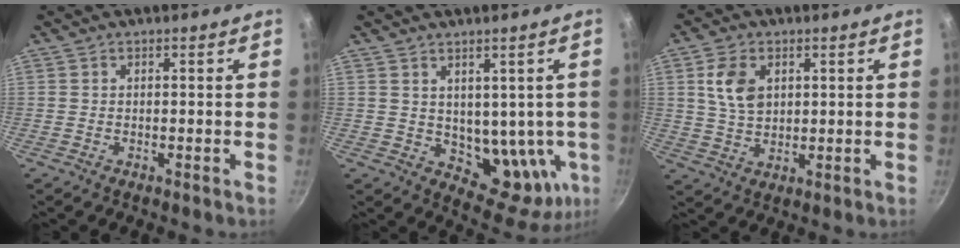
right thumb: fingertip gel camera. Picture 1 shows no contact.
{"total": 12.7, "force": [1.1, 8.0, 9.8], "torque": [-0.087, -0.030, 0.036]}
{"total": 7.5, "force": [2.3, 5.1, 5.0], "torque": [-0.082, -0.009, 0.044]}